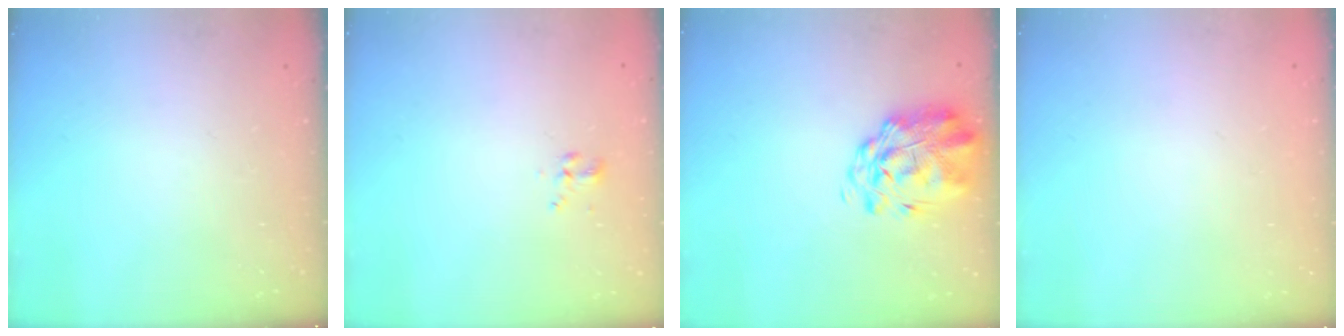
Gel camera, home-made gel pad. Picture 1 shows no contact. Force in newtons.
{"total": 2.1, "press": 1.8, "slide": 1.1}
{"total": 3.2, "press": 2.6, "slide": 1.8}
{"total": 1.8, "press": 1.8, "slide": 0.2}